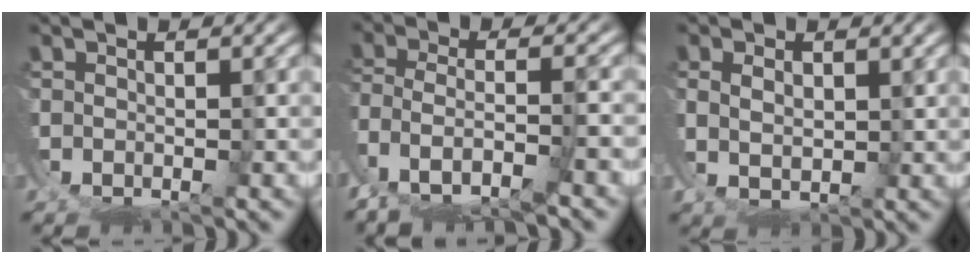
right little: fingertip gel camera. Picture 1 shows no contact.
{"total": 4.3, "force": [-2.0, 2.0, 3.2], "torque": [-0.092, -0.031, -0.017]}
{"total": 3.4, "force": [2.7, 1.8, 1.3], "torque": [-0.036, 0.005, 0.041]}